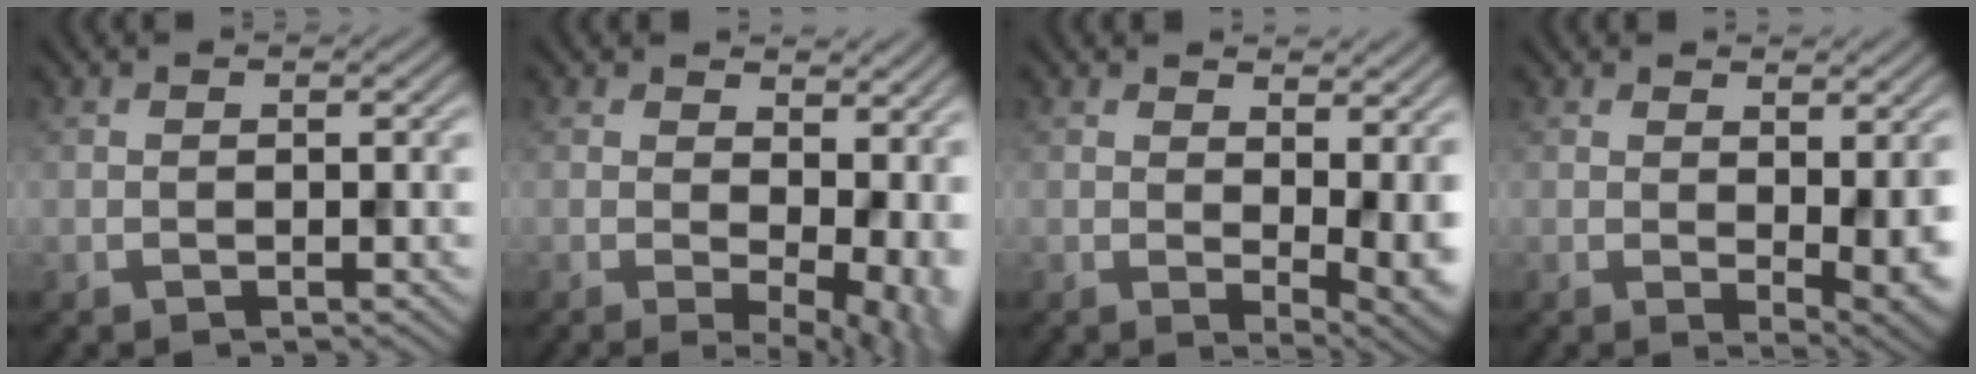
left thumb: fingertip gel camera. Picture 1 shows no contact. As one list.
[{"total": 10.8, "force": [1.4, 6.1, 8.8], "torque": [-0.111, -0.019, 0.056]}, {"total": 6.8, "force": [2.1, 2.9, 5.8], "torque": [-0.083, -0.007, 0.039]}, {"total": 4.8, "force": [1.2, 1.9, 4.3], "torque": [-0.063, -0.007, 0.024]}]